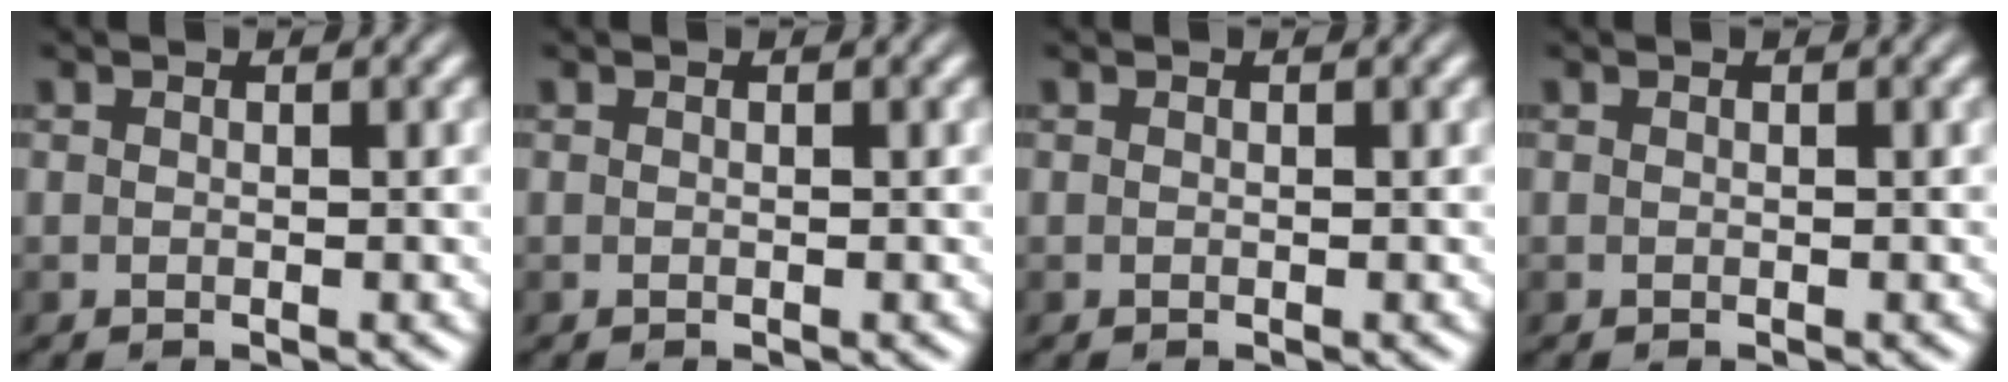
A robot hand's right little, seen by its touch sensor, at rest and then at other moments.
{"total": 0.0}
{"total": 0.0}
{"total": 0.0}